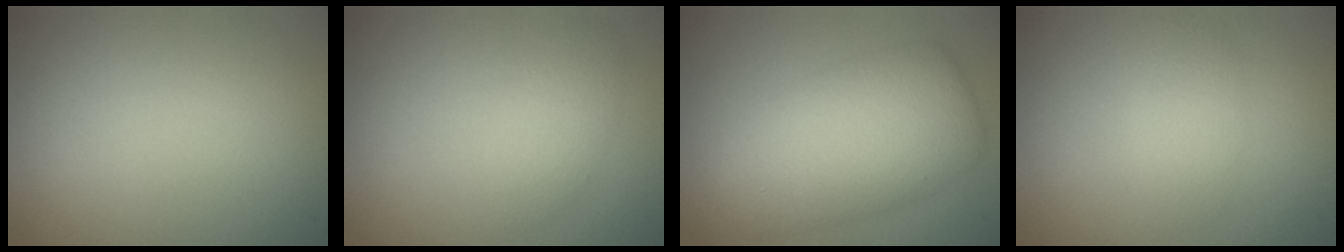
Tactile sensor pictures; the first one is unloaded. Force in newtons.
{"total": 1.8, "press": 1.8, "slide": 0.0}
{"total": 7.4, "press": 7.4, "slide": 0.3}
{"total": 1.8, "press": 1.8, "slide": 0.1}